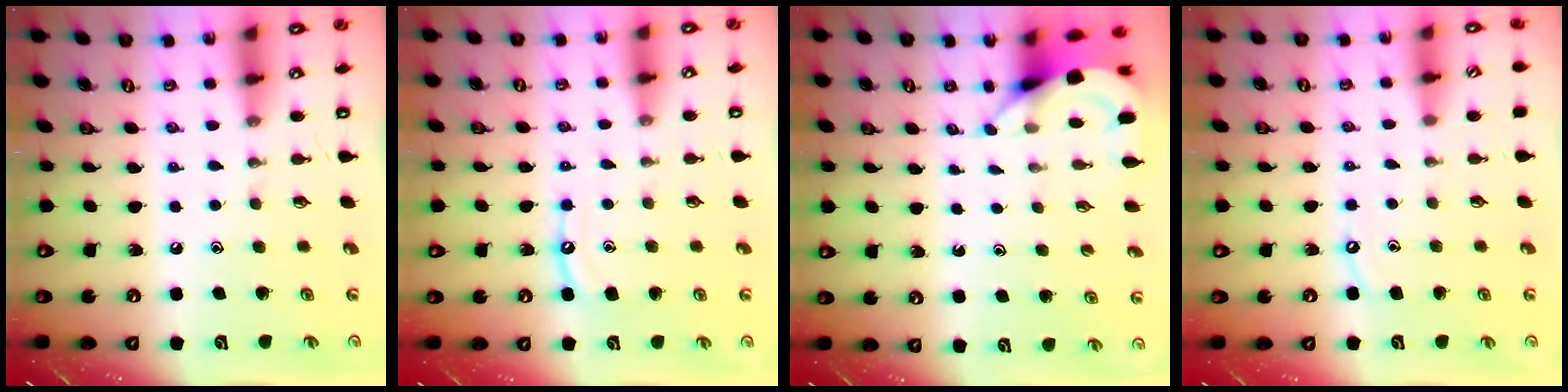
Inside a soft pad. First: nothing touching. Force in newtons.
{"total": 6.1, "press": 6.1, "slide": 0.6}
{"total": 3.8, "press": 3.8, "slide": 0.2}
{"total": 3.6, "press": 3.6, "slide": 0.3}